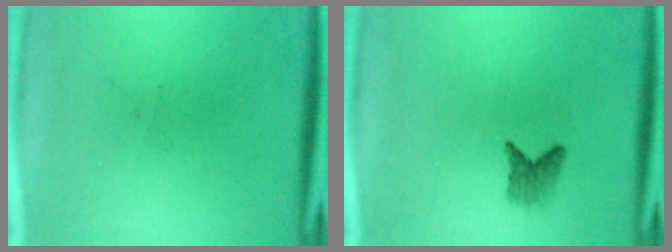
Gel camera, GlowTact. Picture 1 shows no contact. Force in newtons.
{"total": 1.9}